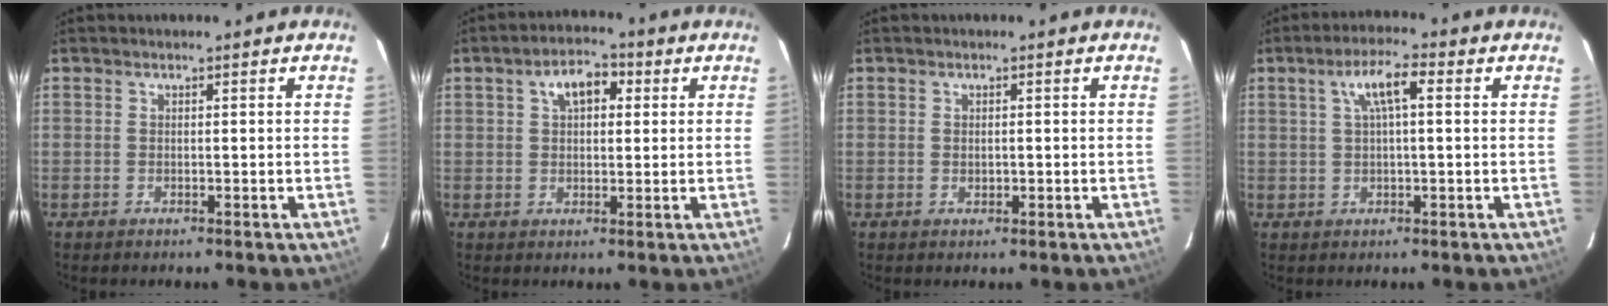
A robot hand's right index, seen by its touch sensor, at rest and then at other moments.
{"total": 6.1, "force": [2.1, 3.6, 4.5], "torque": [-0.074, 0.024, 0.035]}
{"total": 1.0, "force": [0.0, 0.7, 0.6], "torque": [-0.009, 0.000, 0.002]}
{"total": 5.9, "force": [1.7, 1.2, 5.5], "torque": [-0.105, 0.013, 0.033]}